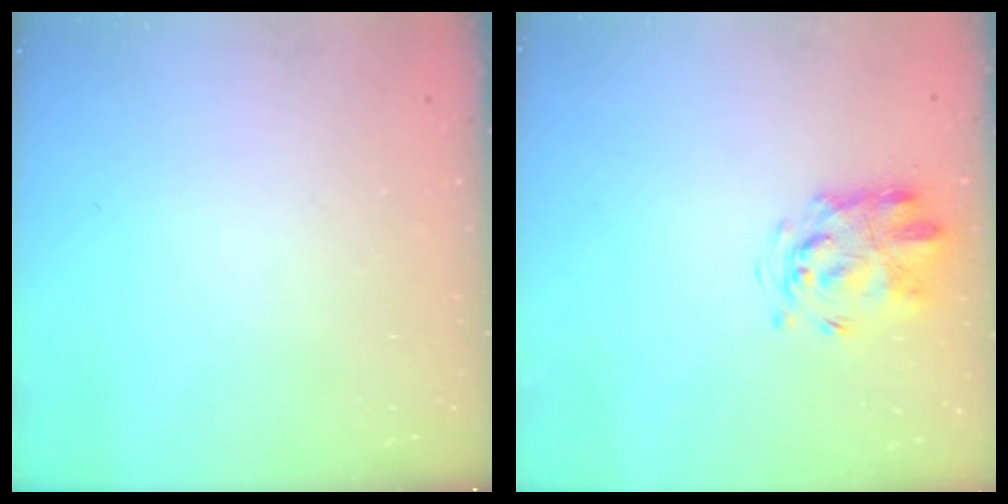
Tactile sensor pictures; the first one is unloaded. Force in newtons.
{"total": 3.4, "press": 3.2, "slide": 1.2}